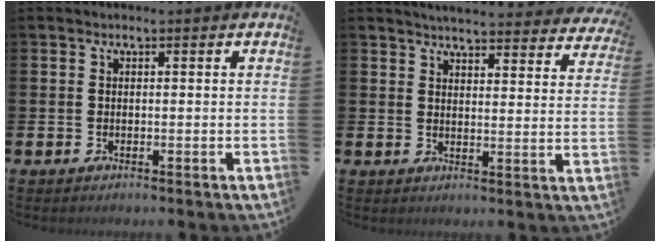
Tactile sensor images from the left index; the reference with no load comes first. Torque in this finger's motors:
{"motor_torque": [0.87, -1.27, 0.11, 0.02]}